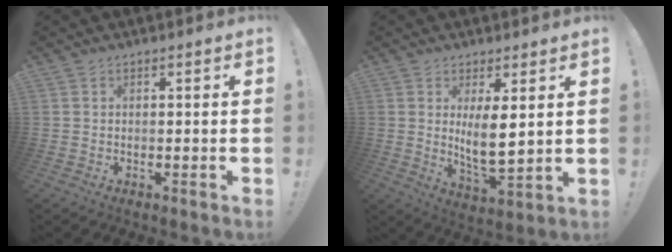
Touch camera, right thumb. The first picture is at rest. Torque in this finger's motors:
{"motor_torque": [-0.19, 0.66, 0.46, 0.51, 0.08]}